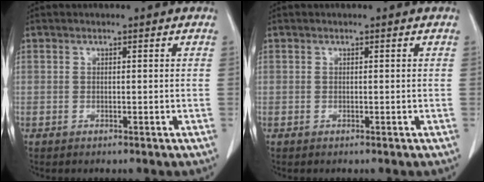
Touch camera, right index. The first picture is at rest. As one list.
[{"total": 0.0}]